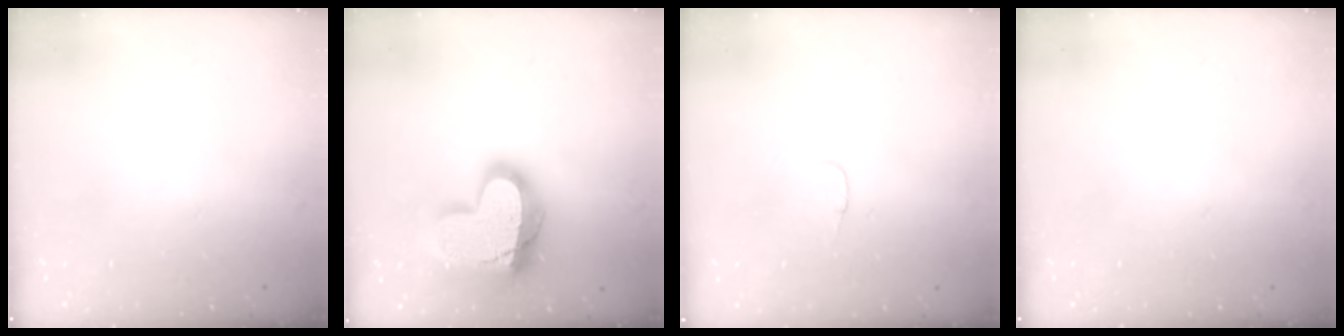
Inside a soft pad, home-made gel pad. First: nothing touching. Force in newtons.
{"total": 21.4, "press": 21.3, "slide": 1.7}
{"total": 3.1, "press": 3.1, "slide": 0.3}
{"total": 0.0}